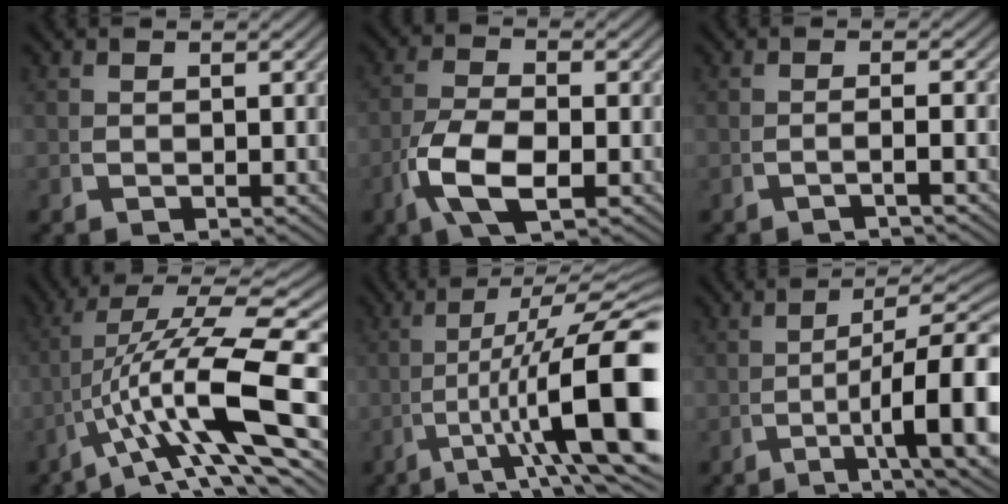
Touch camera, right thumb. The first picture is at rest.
{"total": 6.1, "force": [-1.2, 3.1, 5.1], "torque": [-0.125, -0.024, -0.011]}
{"total": 2.0, "force": [-1.0, -0.4, 1.7], "torque": [-0.034, 0.010, -0.020]}
{"total": 11.9, "force": [-1.4, 4.7, 10.8], "torque": [-0.204, -0.030, 0.009]}
{"total": 14.1, "force": [-1.2, 5.8, 12.8], "torque": [-0.213, -0.034, 0.003]}
{"total": 10.7, "force": [-2.0, 4.6, 9.5], "torque": [-0.153, -0.030, -0.016]}